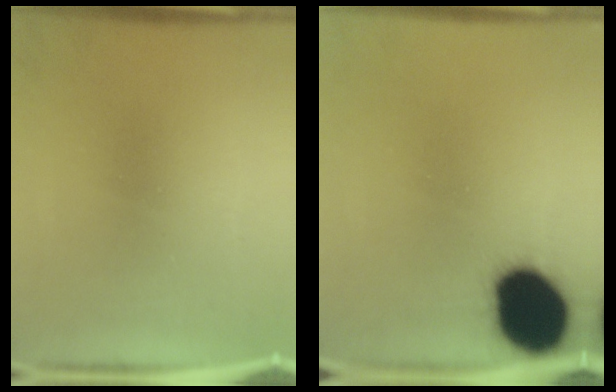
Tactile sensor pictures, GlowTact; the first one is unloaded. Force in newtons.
{"total": 18.5}